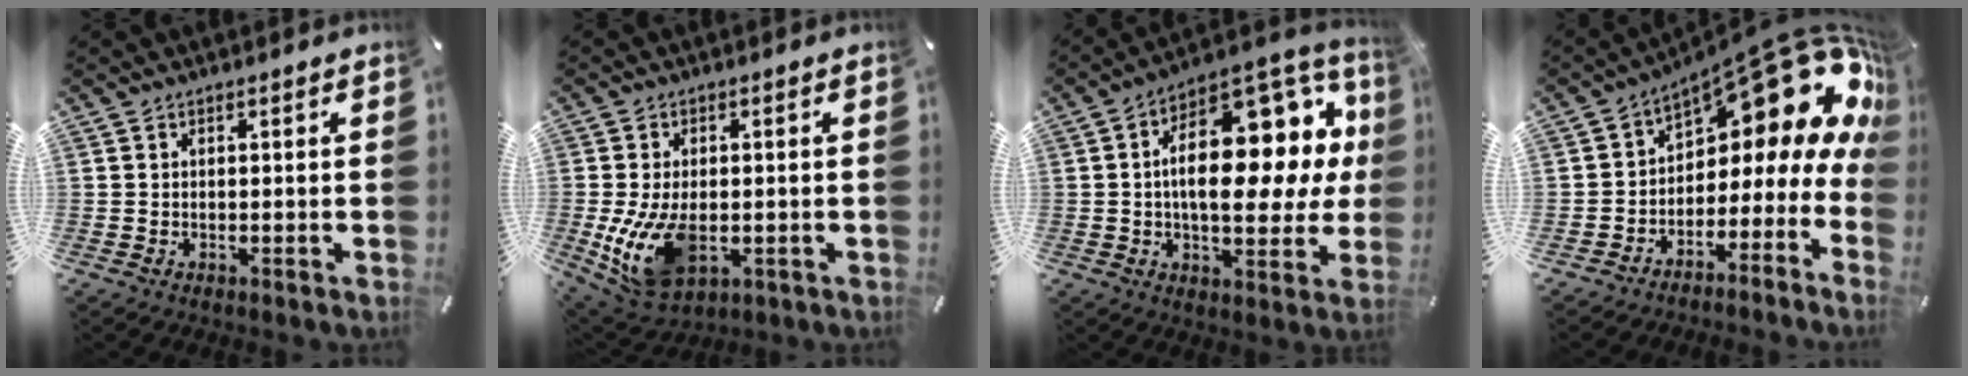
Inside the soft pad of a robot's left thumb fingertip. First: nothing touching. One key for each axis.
{"total": 11.8, "fx": -1.9, "fy": 7.5, "fz": 9.0, "tx": -0.194, "ty": -0.009, "tz": -0.028}
{"total": 22.8, "fx": 5.0, "fy": 12.1, "fz": 18.6, "tx": -0.255, "ty": -0.040, "tz": 0.088}
{"total": 14.7, "fx": 8.5, "fy": 7.2, "fz": 9.5, "tx": -0.111, "ty": -0.079, "tz": 0.133}